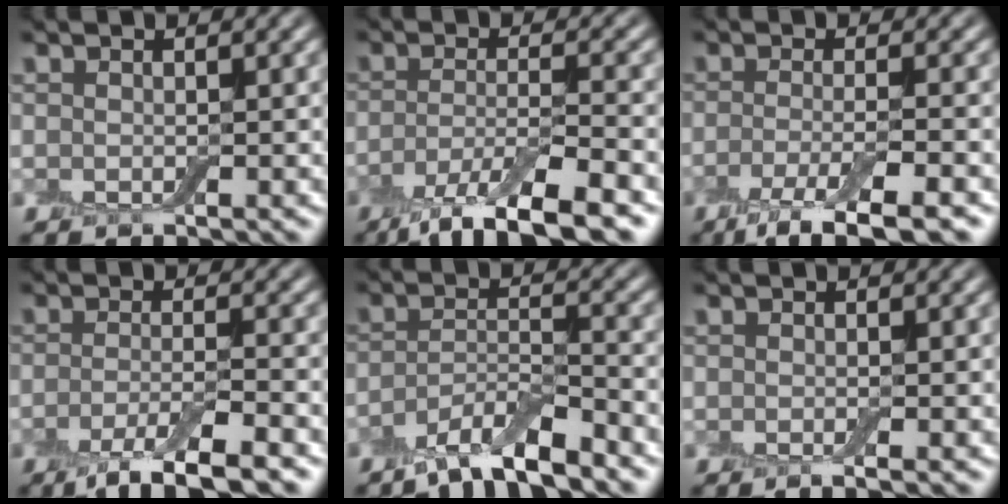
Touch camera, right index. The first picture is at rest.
{"total": 7.0, "force": [-4.5, 1.7, 5.2], "torque": [-0.084, -0.007, -0.085]}
{"total": 5.5, "force": [-3.2, 1.1, 4.3], "torque": [-0.070, -0.006, -0.064]}
{"total": 5.0, "force": [-3.0, 1.0, 3.9], "torque": [-0.065, -0.005, -0.059]}
{"total": 5.2, "force": [-4.0, 1.1, 3.1], "torque": [-0.056, -0.005, -0.077]}
{"total": 1.1, "force": [-0.4, 0.2, 1.0], "torque": [-0.013, -0.006, -0.007]}